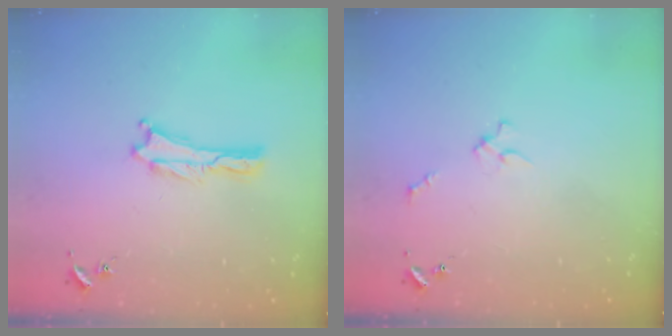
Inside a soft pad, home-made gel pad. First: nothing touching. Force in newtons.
{"total": 2.0, "press": 2.0, "slide": 0.2}